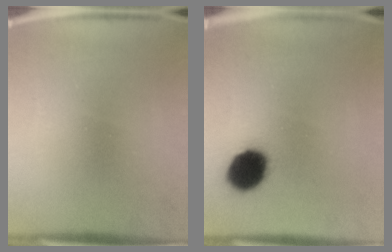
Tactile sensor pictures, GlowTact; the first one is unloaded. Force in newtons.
{"total": 11.8}